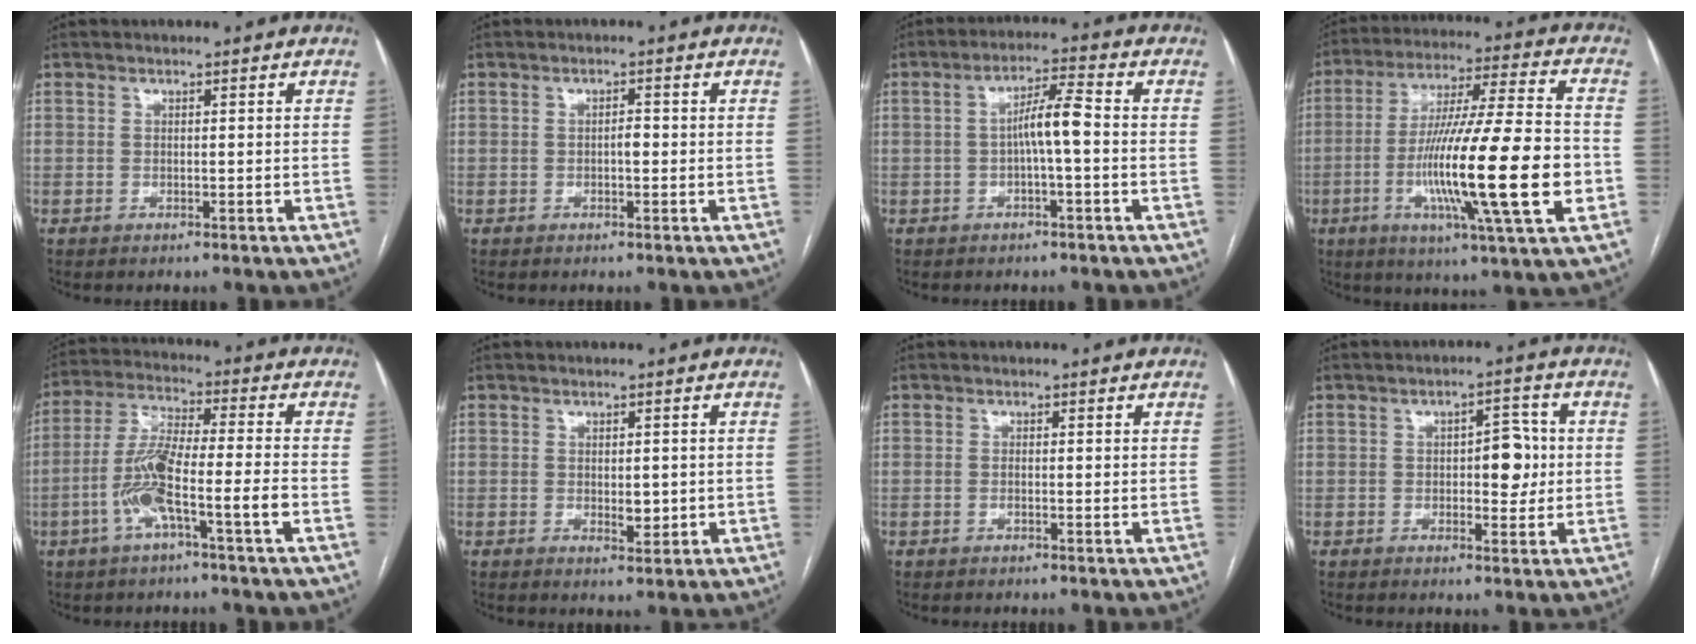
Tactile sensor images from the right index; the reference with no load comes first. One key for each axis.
{"total": 1.2, "fx": -0.3, "fy": 0.5, "fz": 1.1, "tx": -0.014, "ty": 0.004, "tz": -0.006}
{"total": 5.2, "fx": -0.6, "fy": 0.2, "fz": 5.2, "tx": -0.091, "ty": 0.014, "tz": -0.009}
{"total": 22.0, "fx": -5.0, "fy": 0.8, "fz": 21.4, "tx": -0.364, "ty": -0.018, "tz": -0.088}
{"total": 10.1, "fx": -3.7, "fy": 0.3, "fz": 9.3, "tx": -0.193, "ty": 0.011, "tz": -0.075}
{"total": 2.8, "fx": -0.1, "fy": 1.4, "fz": 2.4, "tx": -0.036, "ty": -0.005, "tz": 0.003}
{"total": 0.7, "fx": -0.1, "fy": 0.1, "fz": 0.7, "tx": -0.014, "ty": -0.001, "tz": -0.002}
{"total": 5.3, "fx": 0.2, "fy": 2.4, "fz": 4.7, "tx": -0.060, "ty": 0.012, "tz": 0.006}